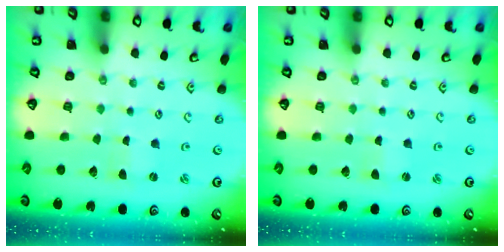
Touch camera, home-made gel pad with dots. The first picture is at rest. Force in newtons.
{"total": 1.4, "press": 1.4, "slide": 0.4}